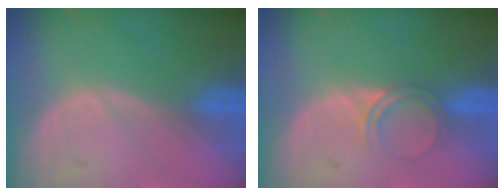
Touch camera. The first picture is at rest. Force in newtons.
{"total": 2.9, "press": 2.6, "slide": 1.1}